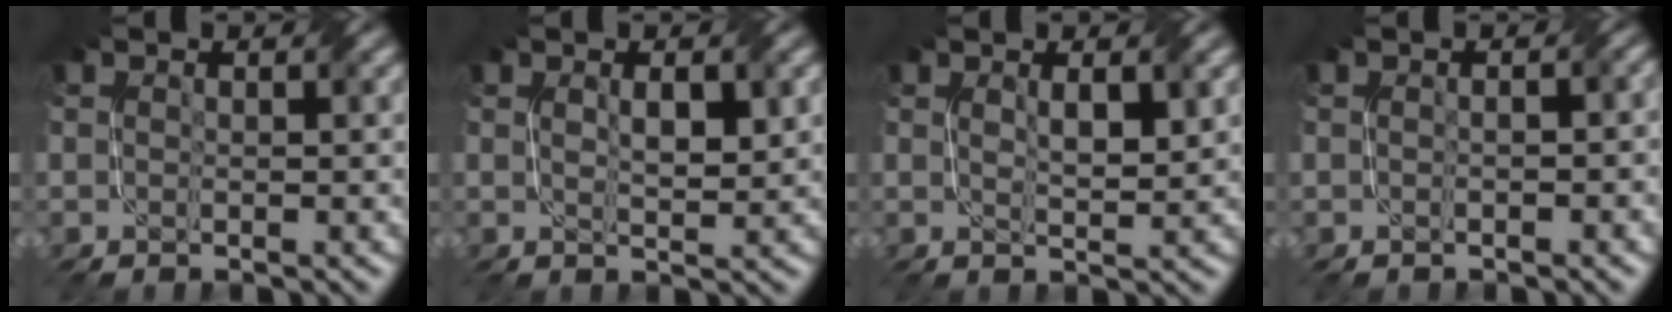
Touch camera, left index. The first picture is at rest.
{"total": 2.4, "force": [0.7, 0.8, 2.2], "torque": [-0.042, 0.001, 0.017]}
{"total": 2.2, "force": [0.8, 0.6, 1.9], "torque": [-0.037, -0.001, 0.020]}
{"total": 1.4, "force": [0.0, 0.5, 1.3], "torque": [-0.021, 0.003, -0.003]}